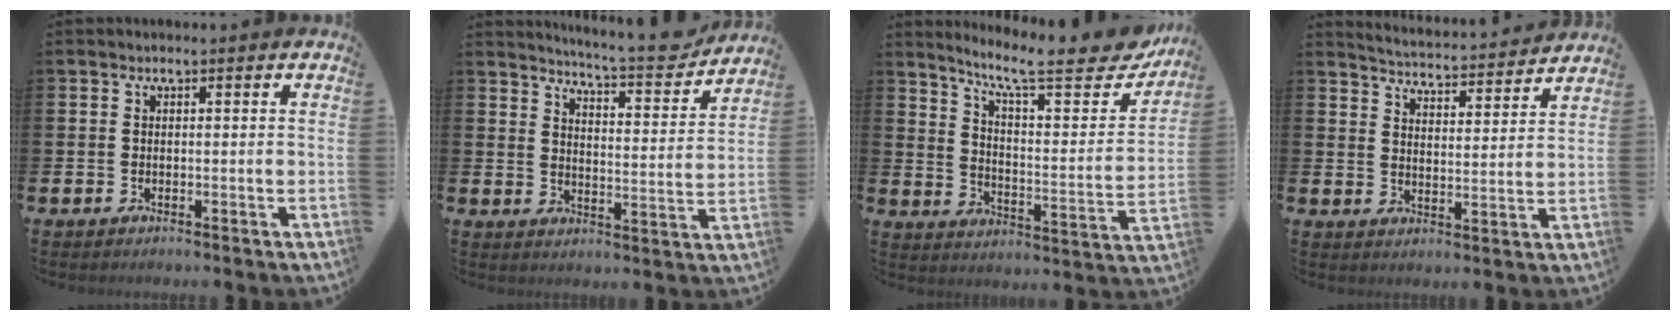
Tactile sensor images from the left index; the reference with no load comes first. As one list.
[{"total": 6.5, "force": [6.3, 0.3, 1.6], "torque": [-0.037, -0.054, 0.103]}, {"total": 10.2, "force": [8.5, 1.8, 5.4], "torque": [-0.110, -0.064, 0.134]}, {"total": 4.5, "force": [4.5, 0.1, 0.1], "torque": [-0.018, -0.044, 0.075]}]